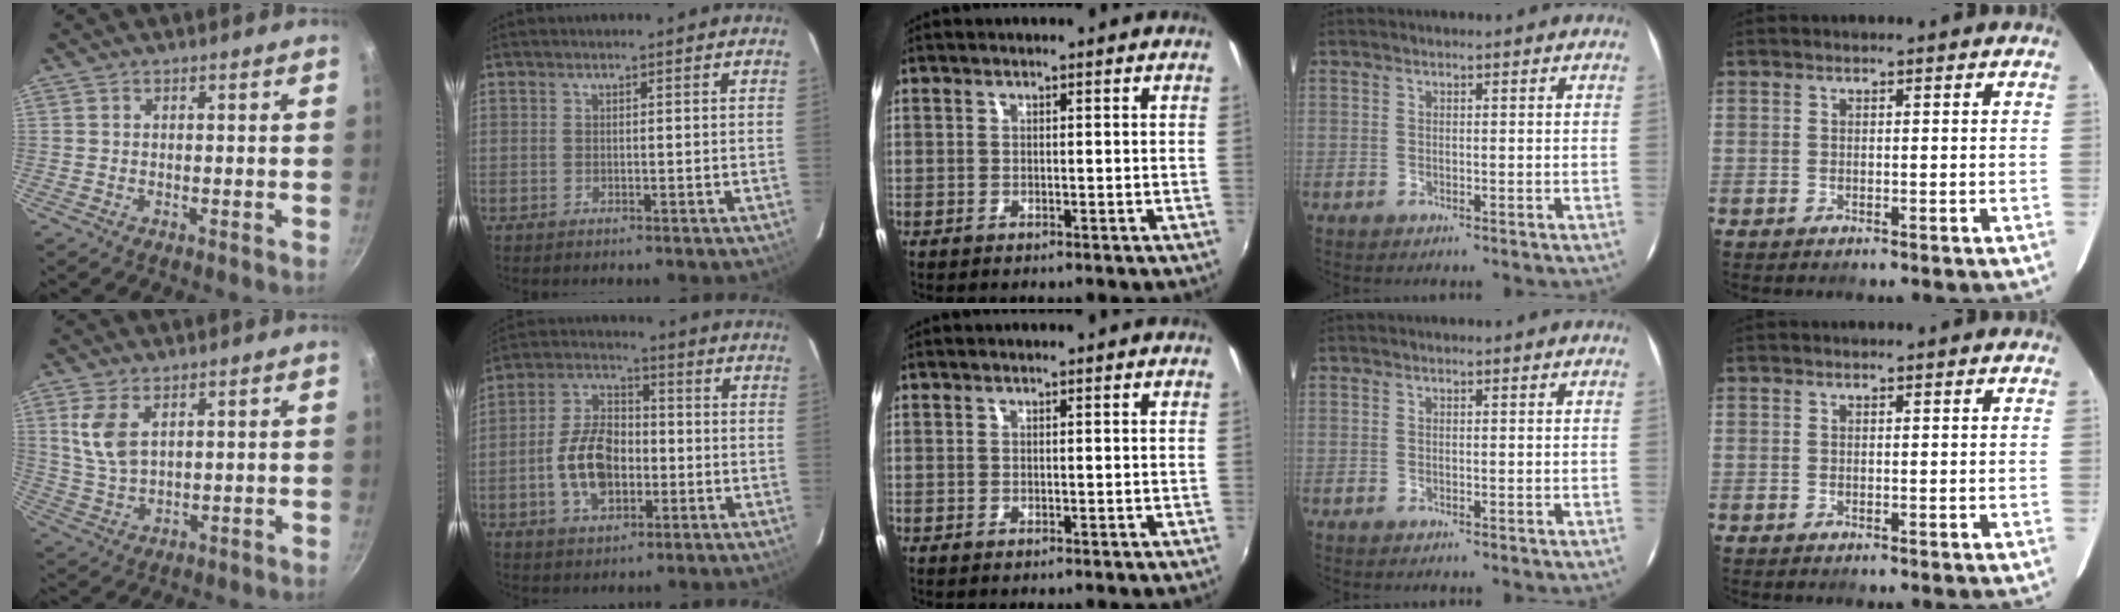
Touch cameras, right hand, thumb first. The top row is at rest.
{"thumb": {"total": 7.1, "force": [2.9, 3.8, 5.3], "torque": [-0.100, -0.019, 0.063]}, "index": {"total": 11.8, "force": [-2.9, 7.2, 8.8], "torque": [-0.176, 0.019, -0.046]}}